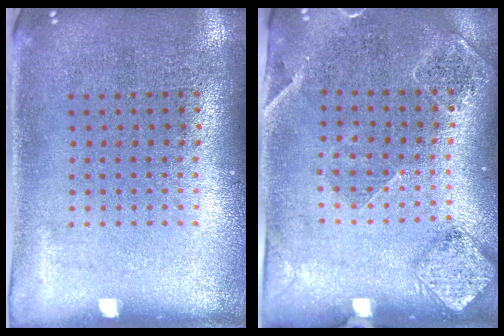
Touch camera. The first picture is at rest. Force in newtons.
{"total": 1.6, "press": 1.6, "slide": 0.4}